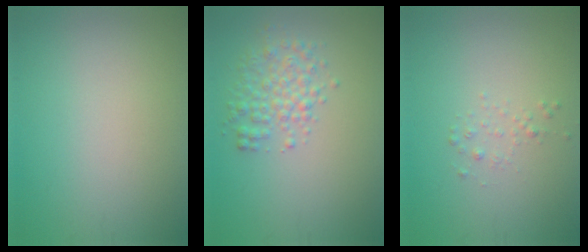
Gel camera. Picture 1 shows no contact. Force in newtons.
{"total": 3.0, "press": 3.0, "slide": 0.1}
{"total": 0.8, "press": 0.8, "slide": 0.1}